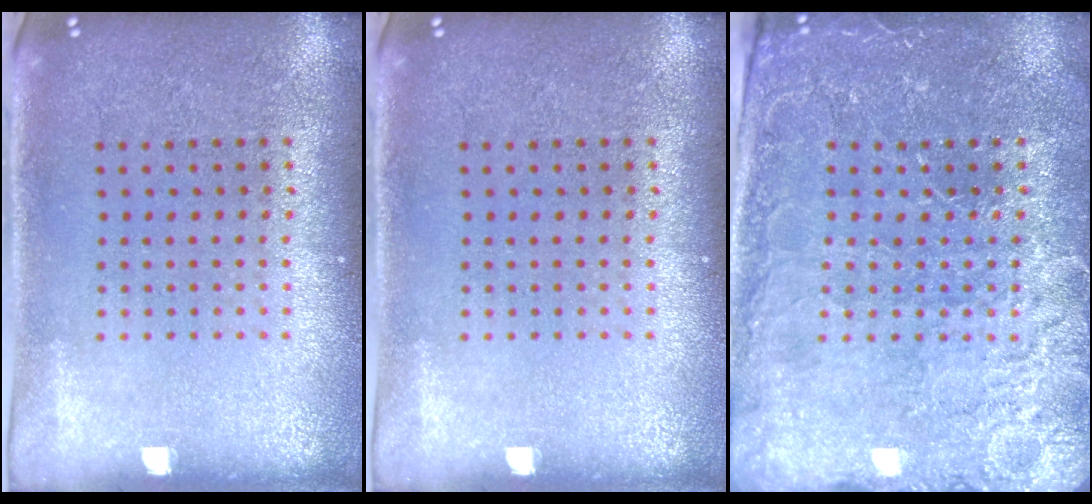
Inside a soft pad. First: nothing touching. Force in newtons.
{"total": 0.0}
{"total": 3.4, "press": 3.3, "slide": 0.7}